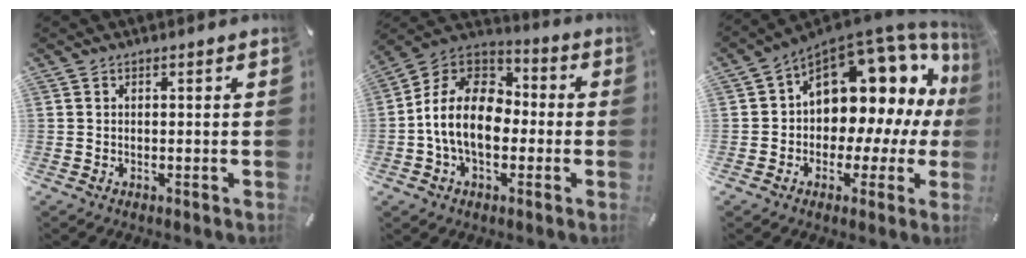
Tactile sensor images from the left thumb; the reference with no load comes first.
{"total": 15.3, "force": [-2.8, 10.9, 10.4], "torque": [-0.230, 0.024, -0.053]}
{"total": 13.9, "force": [5.6, 9.4, 8.5], "torque": [-0.111, -0.064, 0.091]}